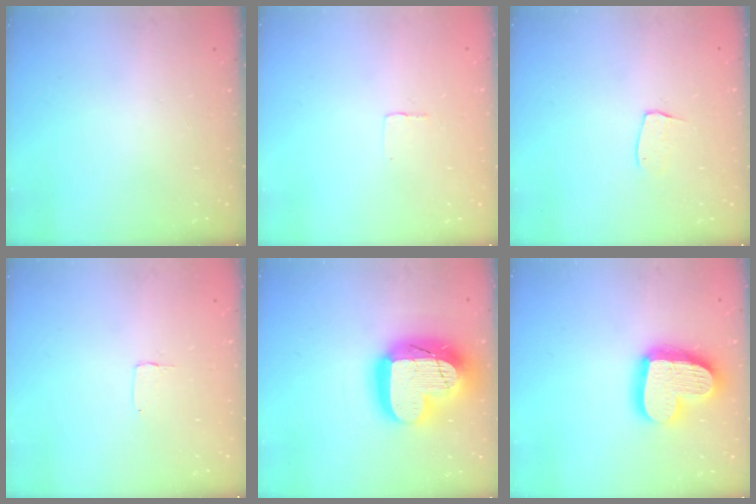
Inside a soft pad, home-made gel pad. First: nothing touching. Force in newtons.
{"total": 1.9, "press": 1.9, "slide": 0.1}
{"total": 5.6, "press": 5.6, "slide": 0.3}
{"total": 3.1, "press": 3.1, "slide": 0.2}
{"total": 26.0, "press": 25.9, "slide": 2.1}
{"total": 20.5, "press": 20.4, "slide": 1.5}